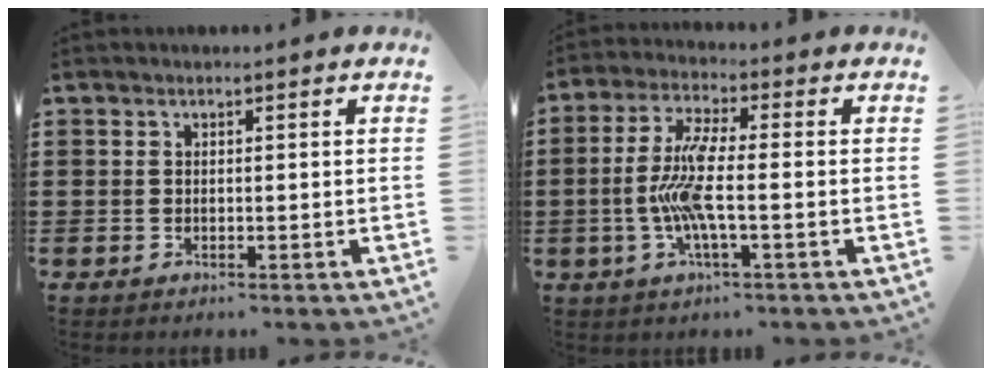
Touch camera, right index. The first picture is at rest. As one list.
[{"total": 8.1, "force": [-1.5, 1.5, 7.8], "torque": [-0.179, -0.016, -0.037]}]